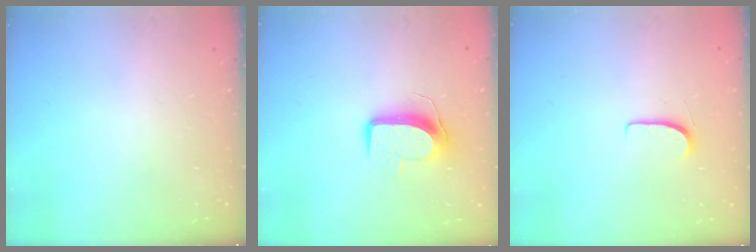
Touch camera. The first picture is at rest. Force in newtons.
{"total": 9.5, "press": 9.5, "slide": 0.3}
{"total": 5.4, "press": 5.3, "slide": 0.5}